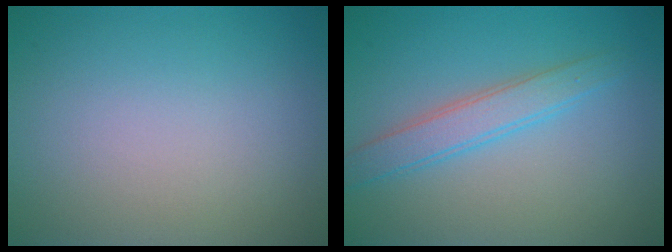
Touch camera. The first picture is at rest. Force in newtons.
{"total": 2.9, "press": 2.9, "slide": 0.1}